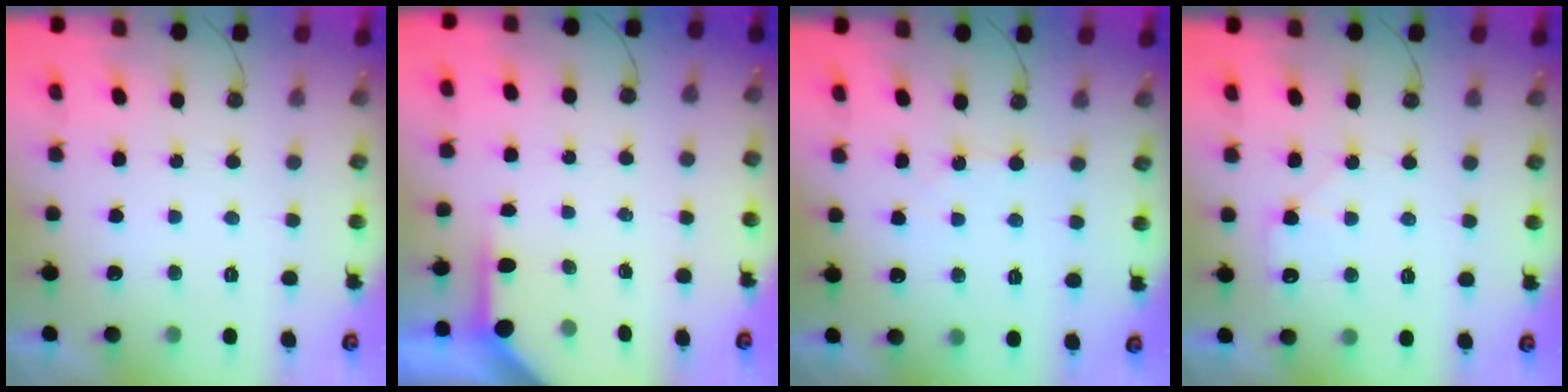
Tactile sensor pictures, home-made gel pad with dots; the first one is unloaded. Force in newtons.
{"total": 4.0, "press": 4.0, "slide": 0.3}
{"total": 3.3, "press": 3.3, "slide": 0.4}
{"total": 5.6, "press": 5.6, "slide": 1.0}